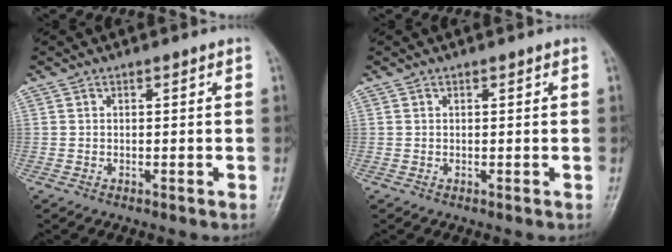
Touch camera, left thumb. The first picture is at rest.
{"total": 0.0}